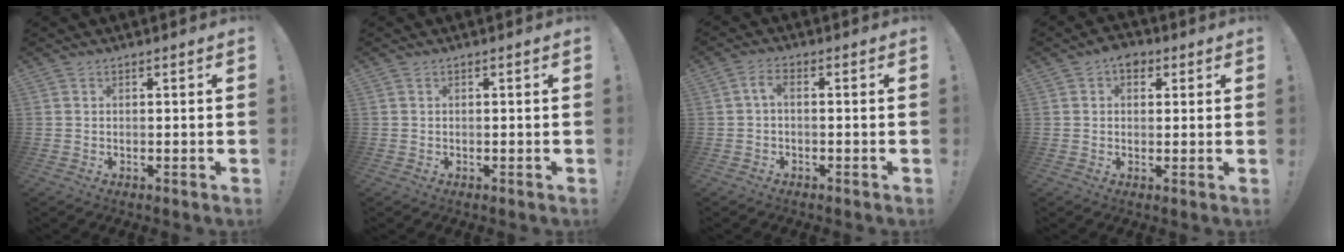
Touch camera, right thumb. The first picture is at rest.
{"total": 0.6, "force": [-0.4, 0.4, -0.2], "torque": [0.003, 0.002, -0.009]}
{"total": 3.1, "force": [-0.5, 0.9, 3.0], "torque": [-0.063, 0.002, -0.011]}
{"total": 4.8, "force": [2.2, 3.4, 2.6], "torque": [-0.024, -0.007, 0.036]}